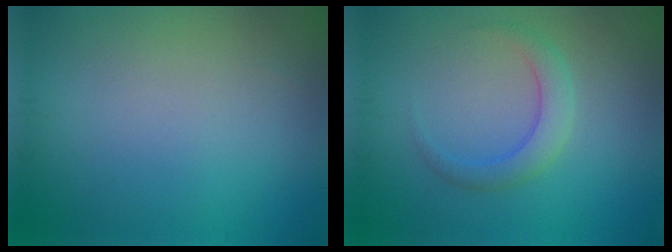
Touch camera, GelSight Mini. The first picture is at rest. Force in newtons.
{"total": 2.4, "press": 2.4, "slide": 0.0}